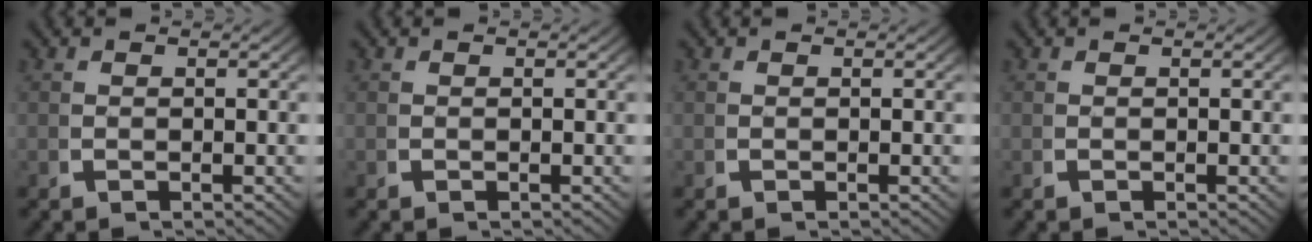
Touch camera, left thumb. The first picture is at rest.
{"total": 0.0}
{"total": 0.0}
{"total": 0.0}